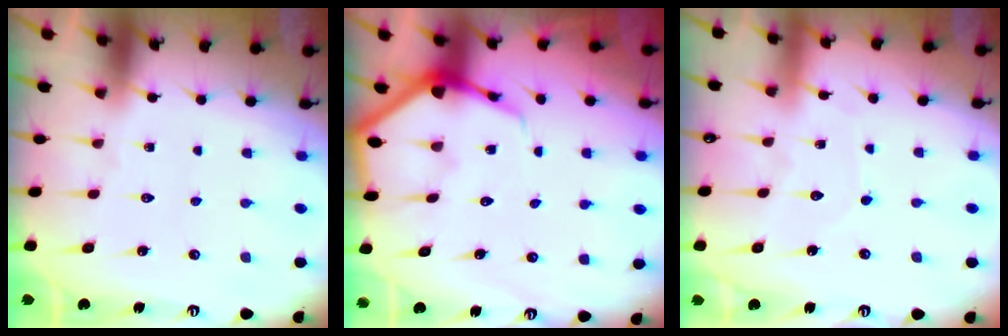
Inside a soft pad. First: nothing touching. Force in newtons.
{"total": 5.7, "press": 5.6, "slide": 0.7}
{"total": 4.6, "press": 4.5, "slide": 0.5}